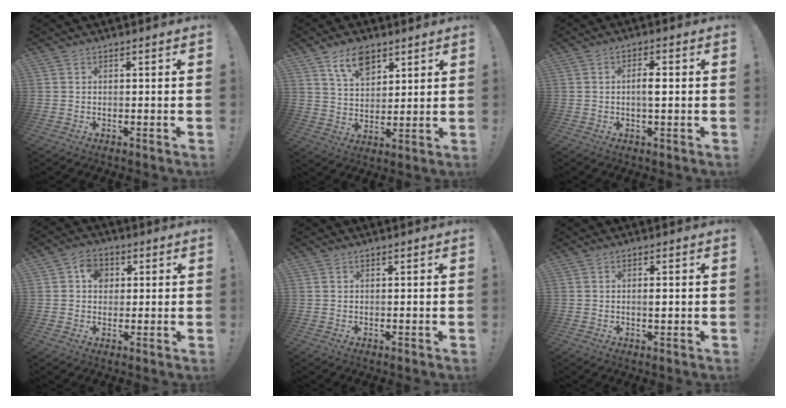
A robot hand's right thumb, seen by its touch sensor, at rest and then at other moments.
{"total": 10.1, "force": [6.5, 5.6, 5.3], "torque": [-0.085, -0.025, 0.121]}
{"total": 3.7, "force": [-0.1, 1.1, 3.5], "torque": [-0.049, 0.000, -0.008]}
{"total": 6.6, "force": [1.7, 5.5, 3.2], "torque": [-0.040, 0.002, 0.028]}
{"total": 0.0}
{"total": 1.4, "force": [0.1, 0.3, 1.4], "torque": [-0.012, -0.006, -0.002]}